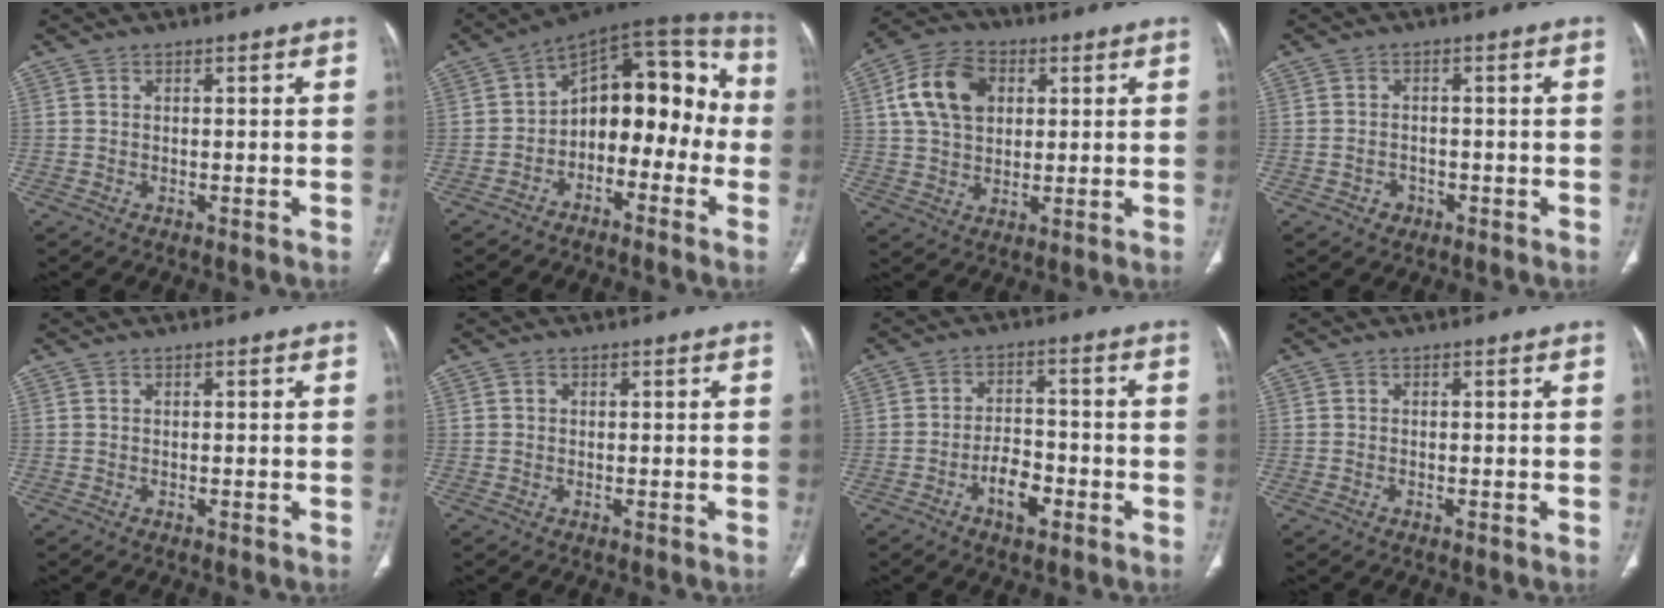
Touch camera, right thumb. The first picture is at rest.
{"total": 16.4, "force": [-3.0, 10.2, 12.4], "torque": [-0.124, 0.080, -0.055]}
{"total": 12.2, "force": [3.2, 8.6, 8.0], "torque": [-0.133, 0.010, 0.053]}
{"total": 2.2, "force": [-1.1, 1.8, 0.6], "torque": [-0.004, 0.012, -0.014]}
{"total": 0.0}
{"total": 0.5, "force": [0.1, 0.5, 0.1], "torque": [0.001, 0.002, 0.002]}
{"total": 6.2, "force": [-3.1, 3.2, 4.4], "torque": [-0.065, 0.025, -0.054]}
{"total": 0.0}